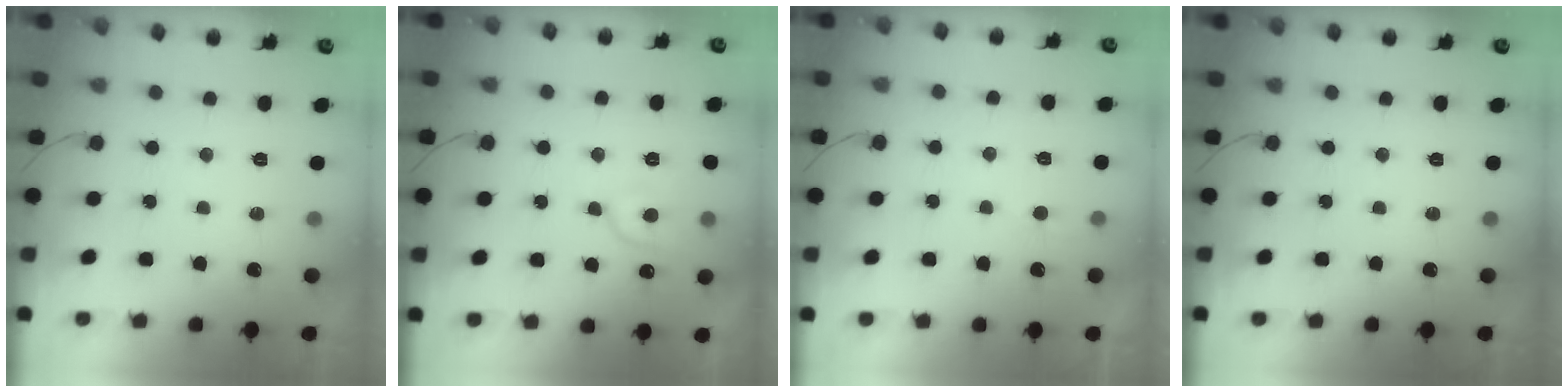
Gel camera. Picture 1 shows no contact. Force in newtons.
{"total": 8.2, "press": 8.1, "slide": 0.9}
{"total": 1.6, "press": 1.6, "slide": 0.2}
{"total": 0.0}